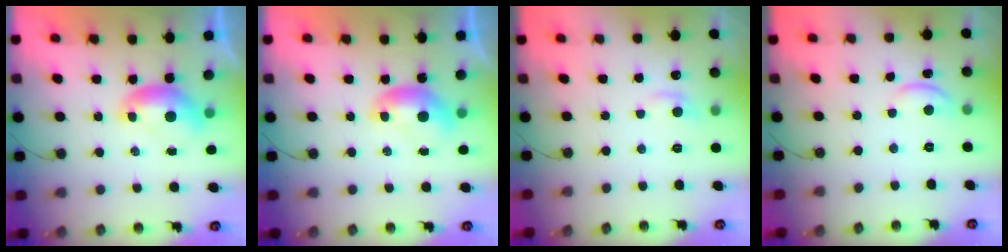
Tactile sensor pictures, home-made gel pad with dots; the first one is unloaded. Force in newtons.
{"total": 0.0}
{"total": 0.9, "press": 0.4, "slide": 0.7}
{"total": 0.7, "press": 0.6, "slide": 0.3}